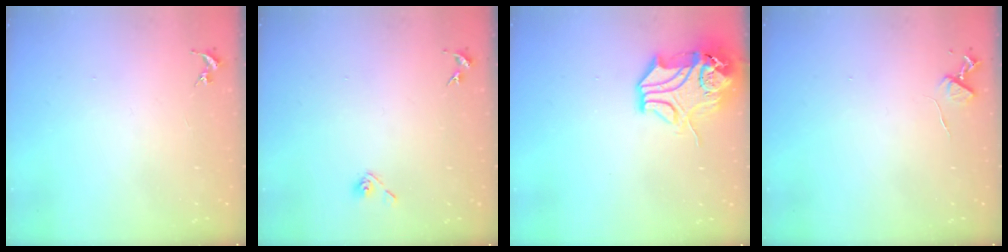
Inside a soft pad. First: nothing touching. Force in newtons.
{"total": 4.4, "press": 3.9, "slide": 2.0}
{"total": 15.3, "press": 15.1, "slide": 2.3}
{"total": 5.7, "press": 5.6, "slide": 0.8}